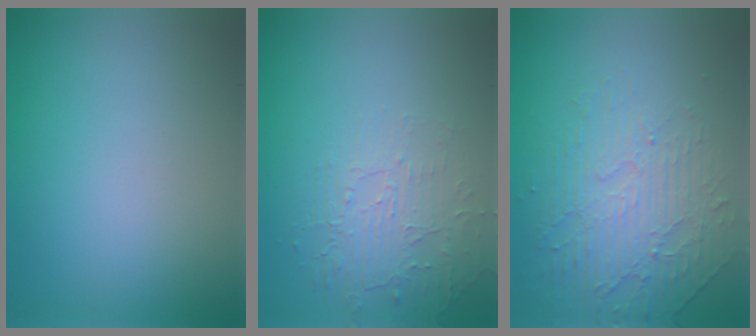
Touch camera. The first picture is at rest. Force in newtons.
{"total": 1.9, "press": 1.0, "slide": 1.6}
{"total": 4.8, "press": 3.4, "slide": 3.4}